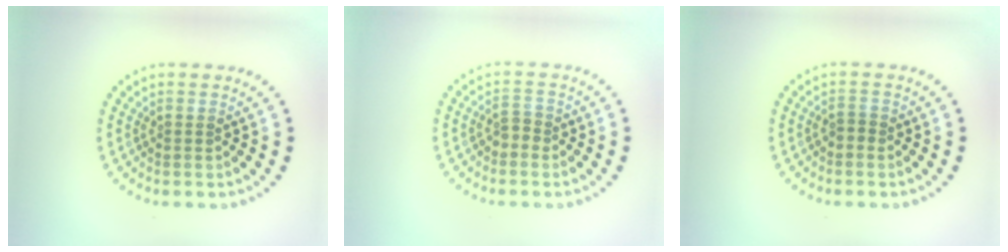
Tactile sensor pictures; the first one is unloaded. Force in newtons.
{"total": 1.2, "press": 1.0, "slide": 0.6}
{"total": 0.8, "press": 0.7, "slide": 0.4}